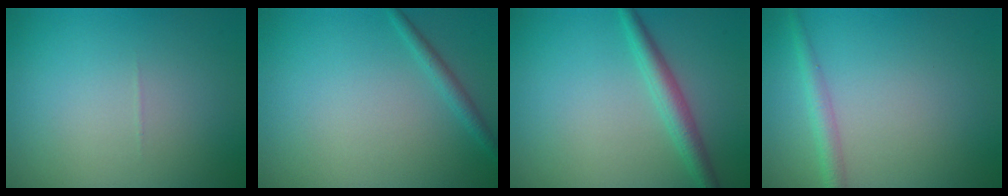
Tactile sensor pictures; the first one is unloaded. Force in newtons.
{"total": 1.2, "press": 1.2, "slide": 0.0}
{"total": 2.6, "press": 2.6, "slide": 0.1}
{"total": 2.0, "press": 2.0, "slide": 0.0}